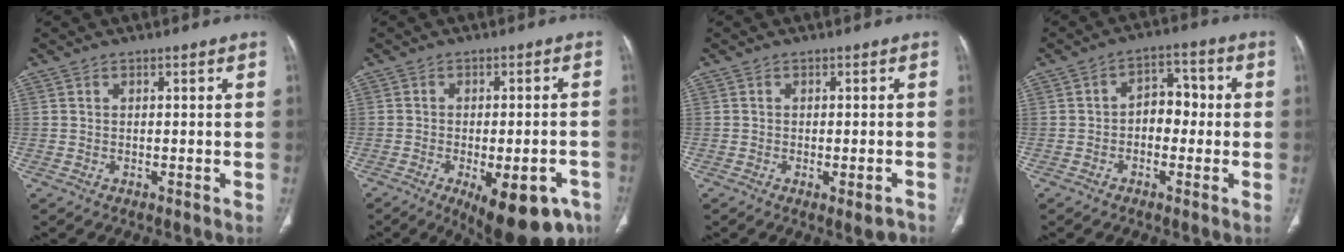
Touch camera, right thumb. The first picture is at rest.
{"total": 15.6, "force": [-7.9, 6.4, 11.8], "torque": [-0.115, 0.017, -0.096]}
{"total": 3.4, "force": [-1.8, 1.1, 2.6], "torque": [-0.031, 0.009, -0.016]}
{"total": 6.3, "force": [-0.5, 4.4, 4.5], "torque": [-0.037, 0.025, -0.016]}